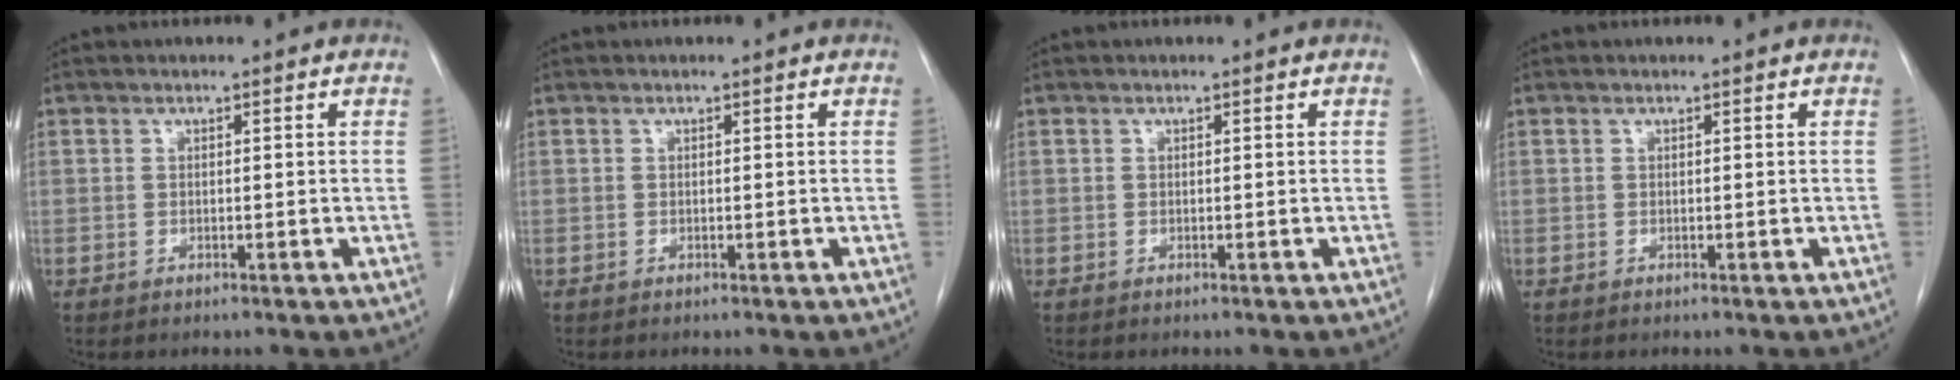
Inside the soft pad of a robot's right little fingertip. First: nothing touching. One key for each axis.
{"total": 0.0}
{"total": 0.0}
{"total": 0.0}